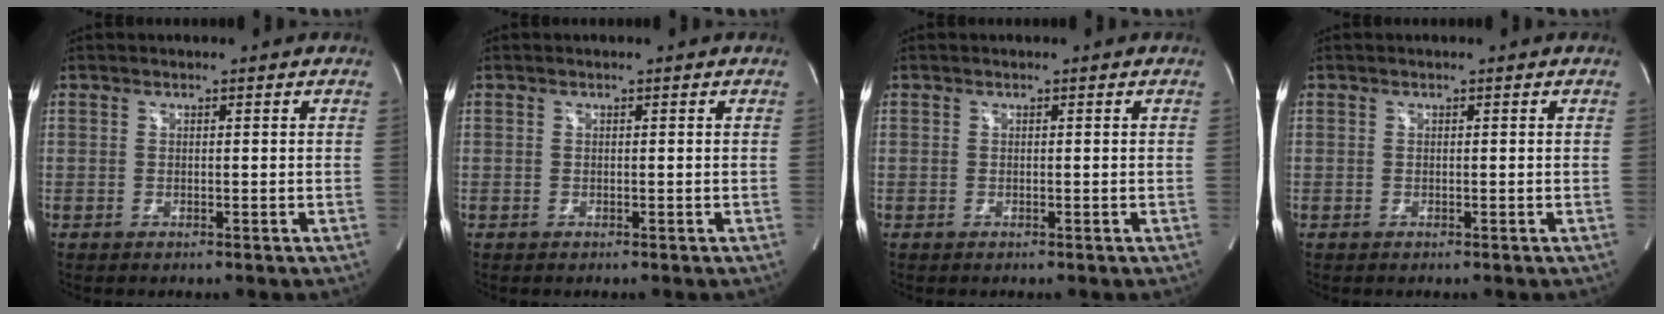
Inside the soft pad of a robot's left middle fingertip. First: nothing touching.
{"total": 0.0}
{"total": 0.0}
{"total": 0.0}